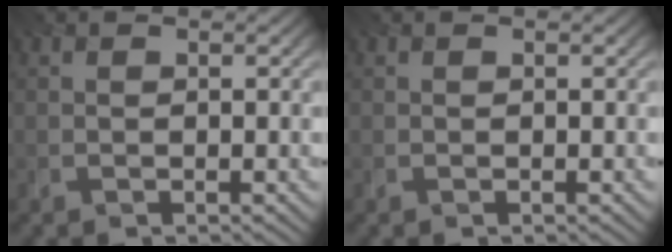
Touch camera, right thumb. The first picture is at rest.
{"total": 0.0}